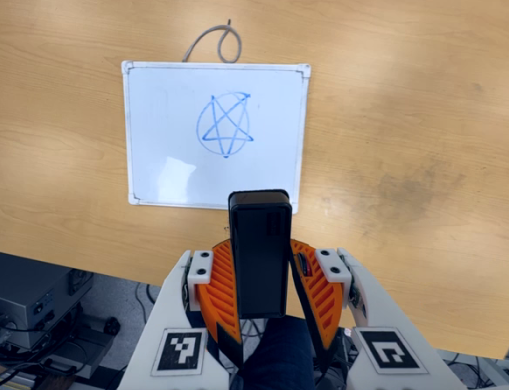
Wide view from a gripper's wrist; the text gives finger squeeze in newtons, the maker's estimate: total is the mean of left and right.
{"total": 5.0, "left": 4.9, "right": 5.1}